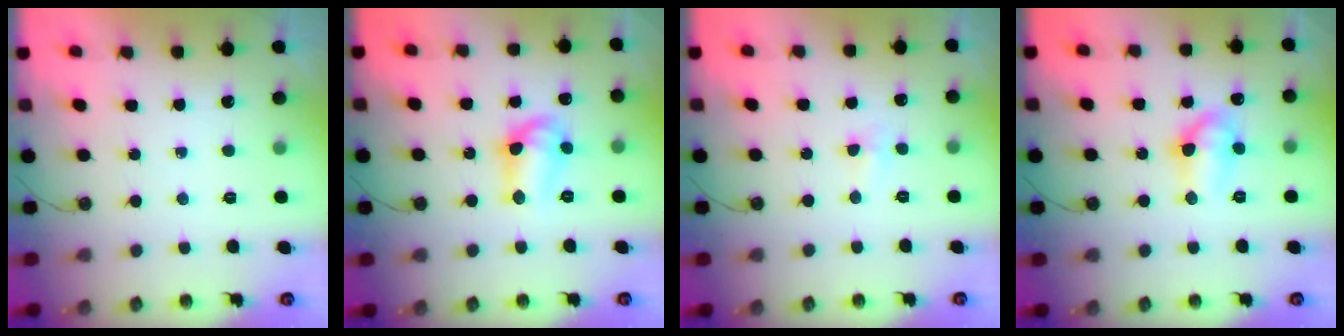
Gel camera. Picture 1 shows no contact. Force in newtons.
{"total": 11.4, "press": 10.7, "slide": 3.8}
{"total": 3.8, "press": 3.7, "slide": 0.6}
{"total": 9.6, "press": 9.6, "slide": 0.8}